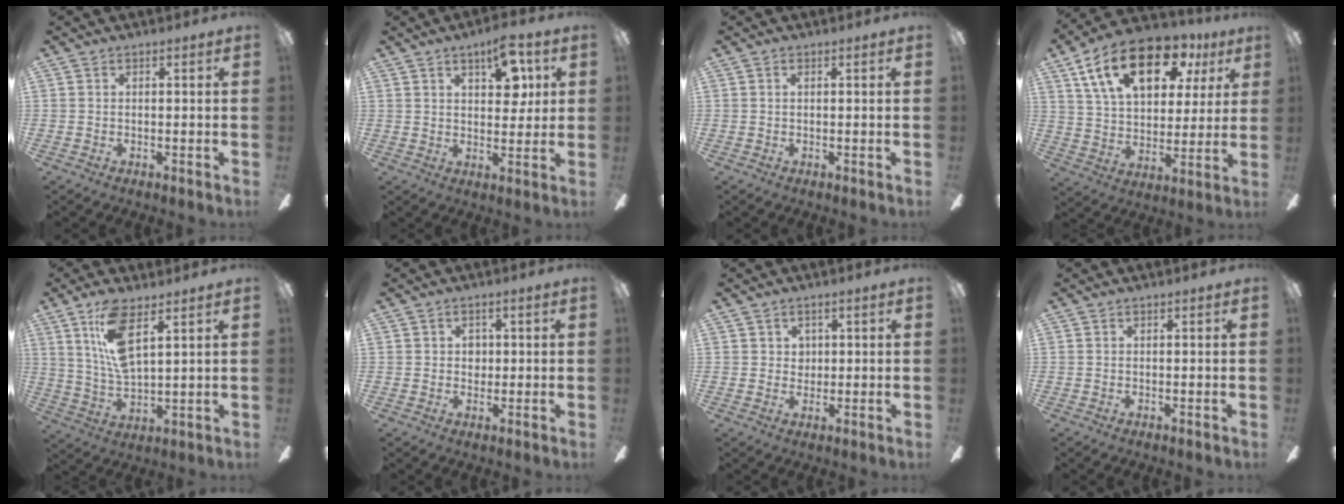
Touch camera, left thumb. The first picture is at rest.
{"total": 9.8, "force": [5.1, 4.5, 7.0], "torque": [-0.086, -0.016, 0.083]}
{"total": 0.7, "force": [0.2, 0.3, 0.7], "torque": [-0.014, 0.004, 0.002]}
{"total": 20.6, "force": [11.0, 11.5, 13.1], "torque": [-0.224, -0.030, 0.192]}
{"total": 12.0, "force": [6.5, 4.4, 9.0], "torque": [-0.176, -0.016, 0.115]}
{"total": 2.5, "force": [0.3, 2.2, 1.3], "torque": [-0.020, 0.004, 0.002]}
{"total": 2.3, "force": [1.2, 2.0, 0.3], "torque": [0.003, -0.001, 0.018]}
{"total": 0.0}